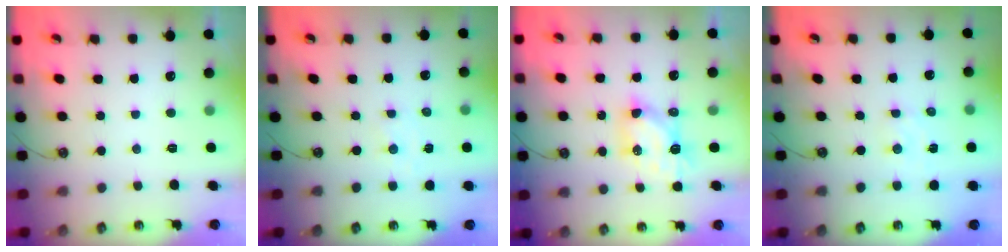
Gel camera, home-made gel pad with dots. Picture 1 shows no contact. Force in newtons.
{"total": 1.8, "press": 1.7, "slide": 0.3}
{"total": 6.1, "press": 6.1, "slide": 0.1}
{"total": 1.5, "press": 1.5, "slide": 0.2}